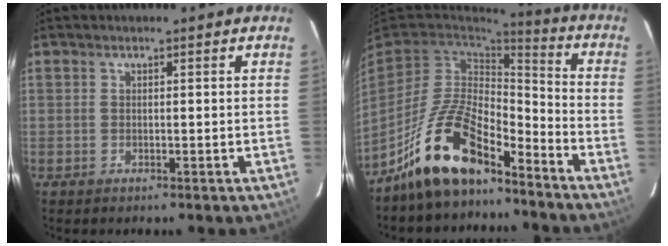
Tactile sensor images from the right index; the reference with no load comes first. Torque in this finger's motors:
{"motor_torque": [0.75, -0.75, 1.05, 0.21]}